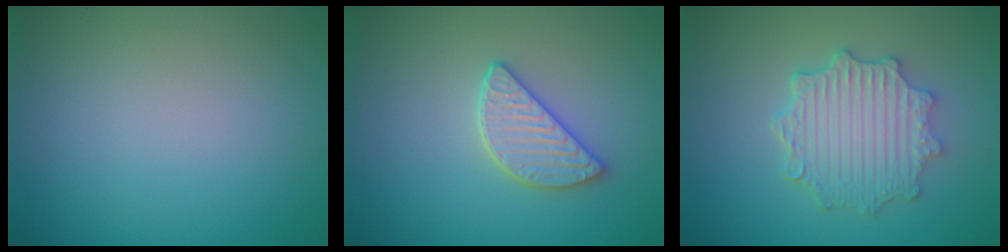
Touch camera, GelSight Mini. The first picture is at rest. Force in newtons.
{"total": 2.9, "press": 2.8, "slide": 0.9}
{"total": 5.2, "press": 4.2, "slide": 3.0}